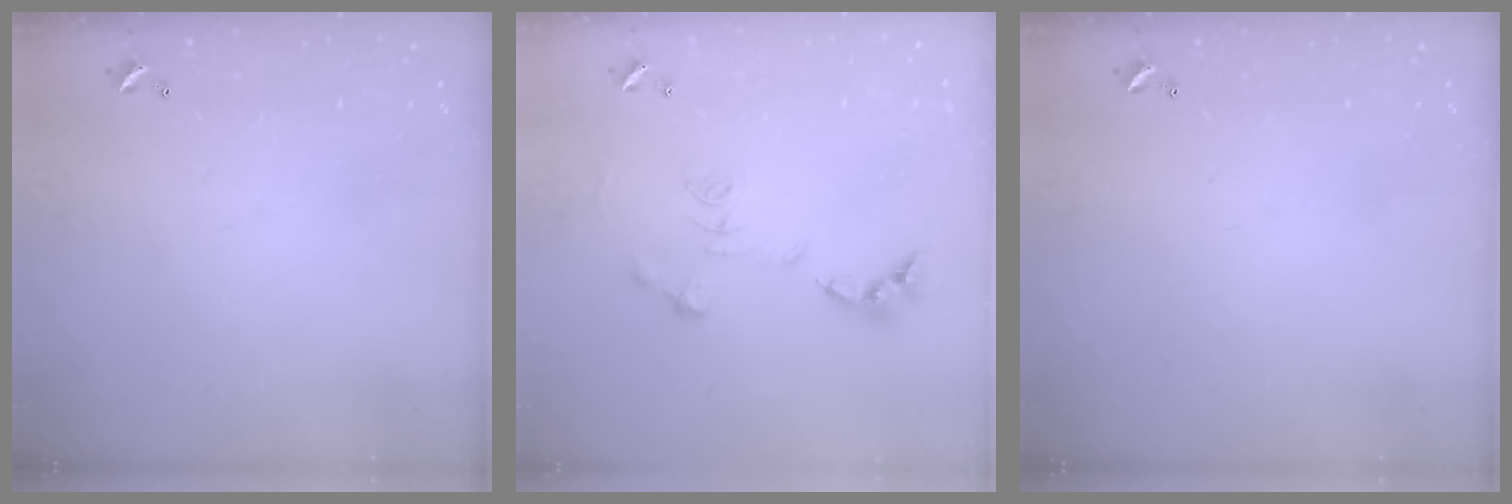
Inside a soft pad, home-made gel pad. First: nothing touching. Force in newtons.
{"total": 1.1, "press": 1.0, "slide": 0.4}
{"total": 0.0}